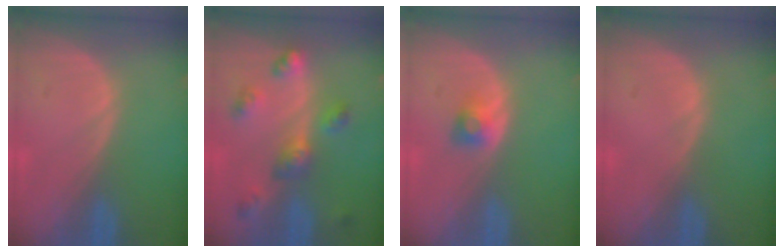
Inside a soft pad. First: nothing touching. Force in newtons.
{"total": 6.1, "press": 5.7, "slide": 2.2}
{"total": 2.2, "press": 2.1, "slide": 0.3}
{"total": 0.0}